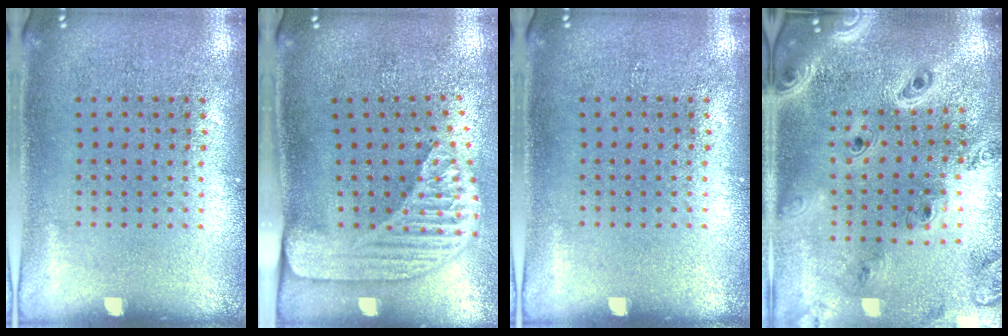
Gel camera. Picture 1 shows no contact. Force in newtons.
{"total": 2.3, "press": 1.7, "slide": 1.5}
{"total": 0.0}
{"total": 2.6, "press": 2.3, "slide": 1.2}